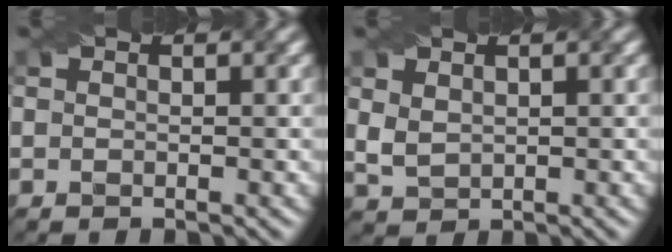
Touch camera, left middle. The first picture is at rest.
{"total": 2.1, "force": [0.9, 1.5, 1.2], "torque": [-0.032, 0.001, 0.025]}